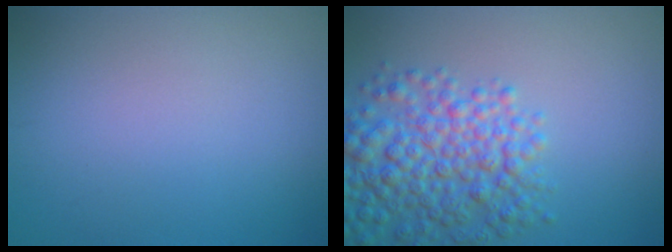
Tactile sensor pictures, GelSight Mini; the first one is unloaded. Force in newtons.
{"total": 6.7, "press": 6.7, "slide": 0.2}